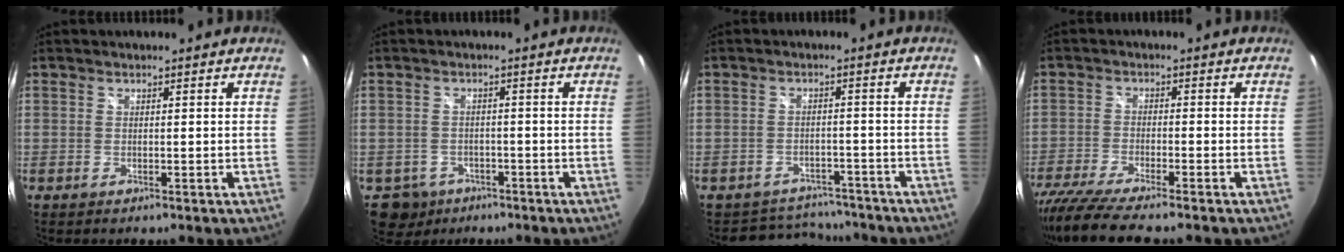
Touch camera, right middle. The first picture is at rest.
{"total": 5.7, "force": [-3.2, 4.6, 1.1], "torque": [-0.036, 0.003, -0.043]}
{"total": 8.9, "force": [-7.9, 4.0, 1.0], "torque": [-0.030, 0.016, -0.101]}
{"total": 10.1, "force": [-8.7, 0.5, 5.1], "torque": [-0.122, -0.039, -0.156]}